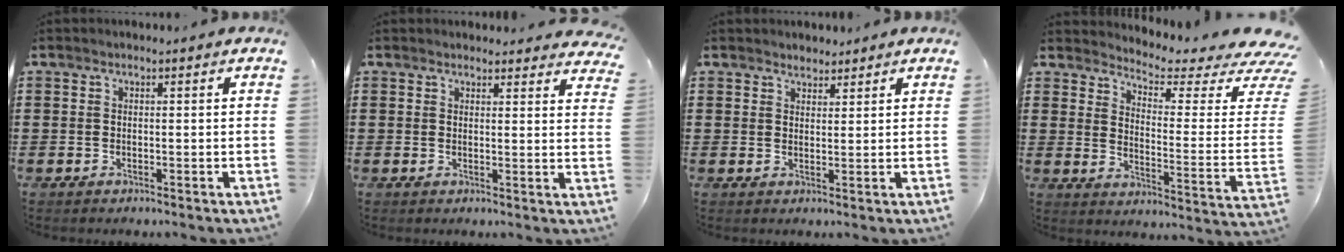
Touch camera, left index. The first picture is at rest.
{"total": 2.3, "force": [2.3, 0.3, 0.2], "torque": [-0.003, -0.008, 0.042]}
{"total": 2.1, "force": [1.9, 0.7, -0.1], "torque": [-0.002, 0.002, 0.038]}
{"total": 4.0, "force": [3.1, 0.6, 2.4], "torque": [-0.050, -0.043, 0.045]}